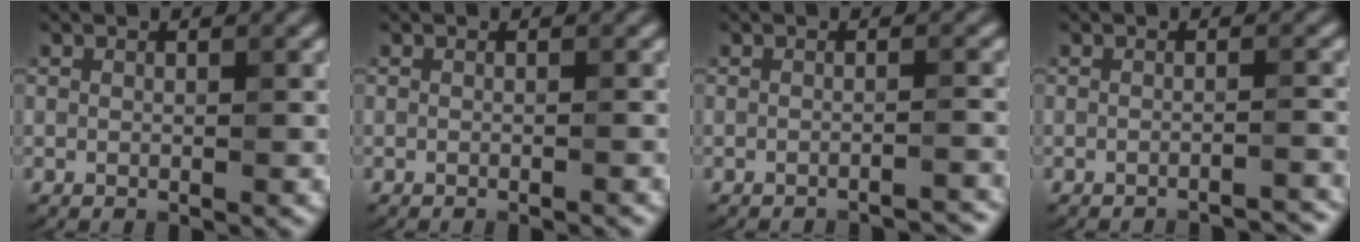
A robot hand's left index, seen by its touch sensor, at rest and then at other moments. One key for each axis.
{"total": 0.9, "fx": -0.7, "fy": 0.2, "fz": 0.5, "tx": 0.001, "ty": -0.004, "tz": -0.015}
{"total": 2.8, "fx": -2.6, "fy": 0.4, "fz": 1.0, "tx": -0.003, "ty": 0.009, "tz": -0.035}
{"total": 2.9, "fx": -2.7, "fy": 0.3, "fz": 1.0, "tx": -0.001, "ty": 0.009, "tz": -0.036}